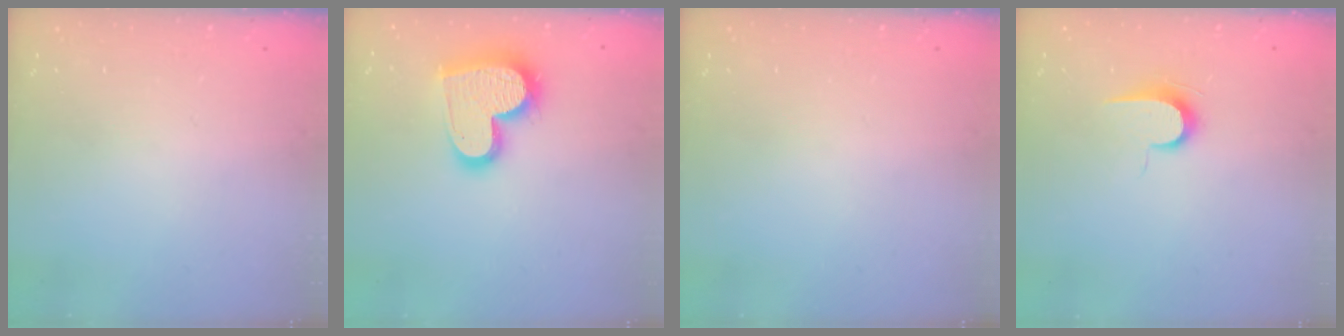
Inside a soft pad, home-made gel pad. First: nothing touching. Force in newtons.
{"total": 18.9, "press": 18.9, "slide": 1.5}
{"total": 0.0}
{"total": 6.4, "press": 6.3, "slide": 0.7}